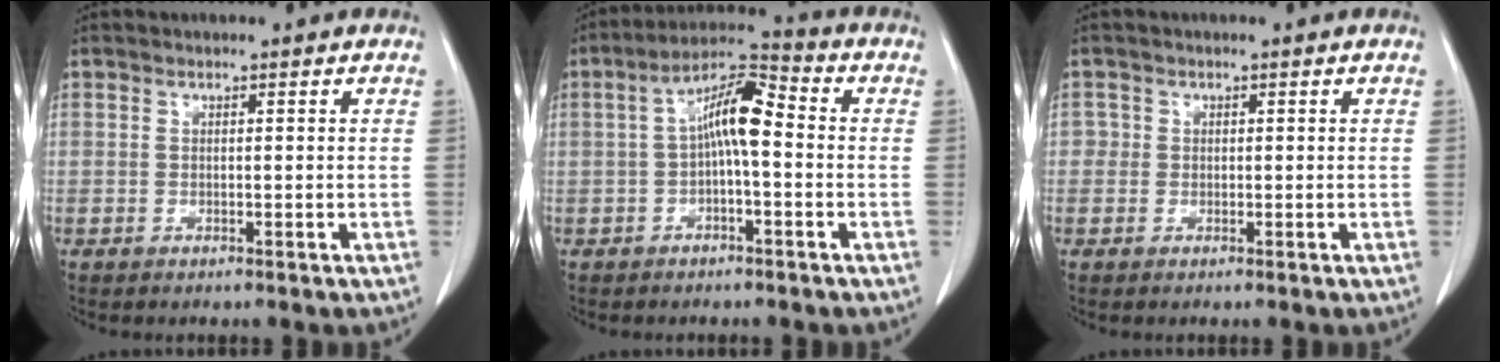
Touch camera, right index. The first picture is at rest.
{"total": 8.4, "force": [0.0, 2.2, 8.1], "torque": [-0.148, 0.032, -0.006]}
{"total": 1.3, "force": [0.1, 1.3, 0.0], "torque": [0.013, 0.005, -0.003]}